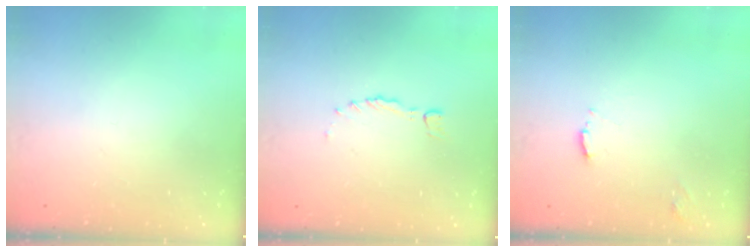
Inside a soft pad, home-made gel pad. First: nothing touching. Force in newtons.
{"total": 0.0}
{"total": 5.1, "press": 5.1, "slide": 0.3}